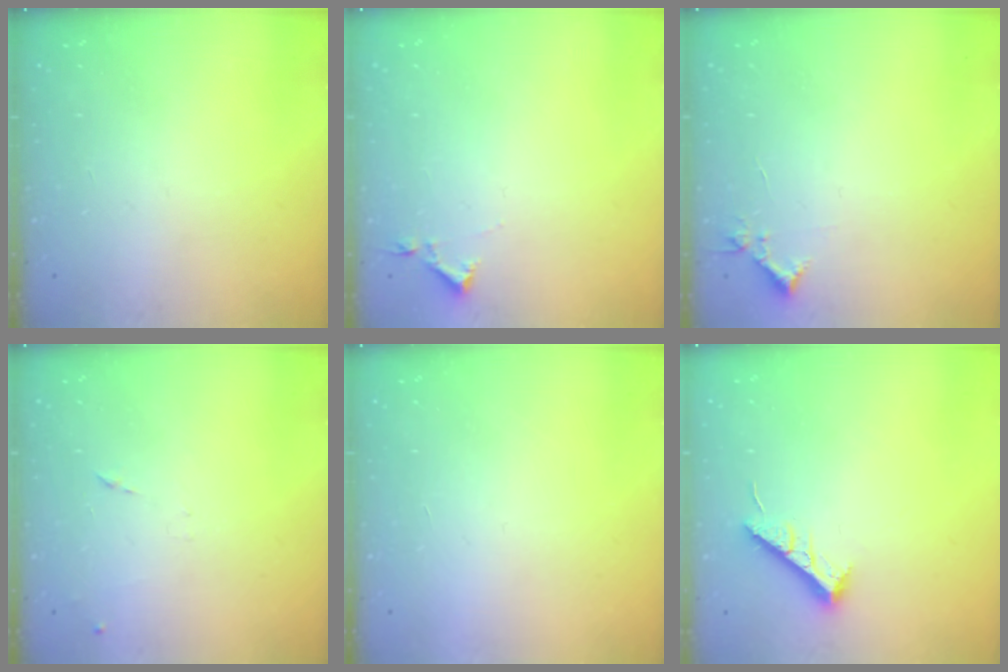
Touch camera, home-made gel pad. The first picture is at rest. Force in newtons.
{"total": 2.9, "press": 2.9, "slide": 0.5}
{"total": 4.4, "press": 4.4, "slide": 0.5}
{"total": 6.6, "press": 6.6, "slide": 0.4}
{"total": 1.5, "press": 1.5, "slide": 0.1}
{"total": 7.3, "press": 7.3, "slide": 0.6}